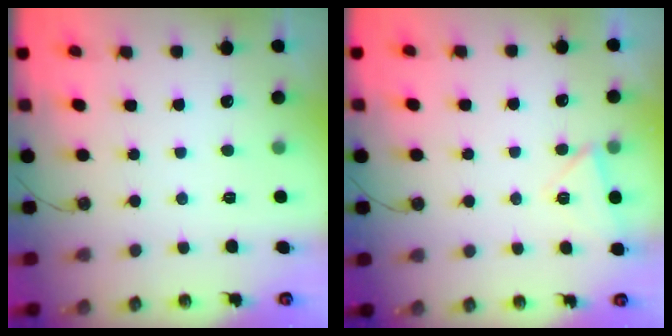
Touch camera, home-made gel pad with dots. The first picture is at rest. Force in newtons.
{"total": 4.5, "press": 4.0, "slide": 2.1}